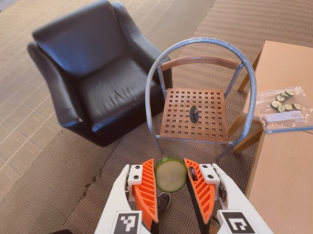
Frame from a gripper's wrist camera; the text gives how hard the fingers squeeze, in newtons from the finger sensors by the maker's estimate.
{"total": 7.9, "left": 7.7, "right": 8.1}